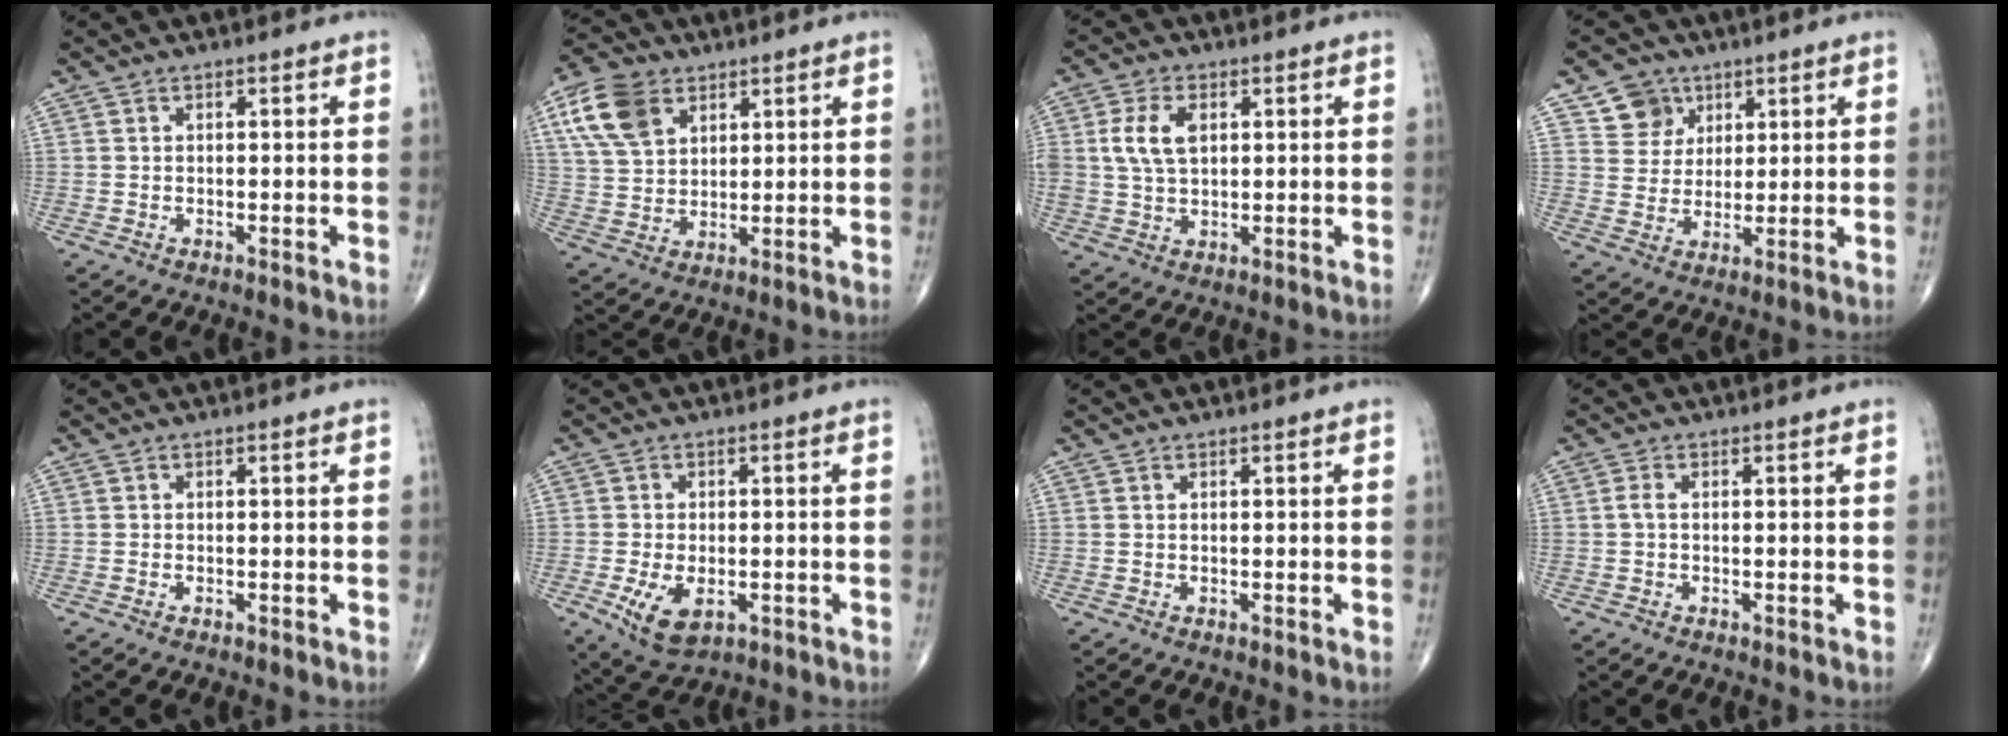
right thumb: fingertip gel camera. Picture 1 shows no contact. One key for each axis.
{"total": 10.9, "fx": 5.1, "fy": 7.3, "fz": 6.4, "tx": -0.111, "ty": -0.009, "tz": 0.099}
{"total": 7.3, "fx": 1.6, "fy": 4.5, "fz": 5.6, "tx": -0.111, "ty": 0.001, "tz": 0.034}
{"total": 6.7, "fx": 3.6, "fy": 5.5, "fz": 1.1, "tx": 0.009, "ty": -0.021, "tz": 0.067}
{"total": 0.0}
{"total": 7.5, "fx": -2.4, "fy": 4.3, "fz": 5.7, "tx": -0.100, "ty": -0.005, "tz": -0.031}
{"total": 0.0}
{"total": 1.3, "fx": 0.0, "fy": 0.5, "fz": 1.2, "tx": -0.026, "ty": 0.000, "tz": -0.002}